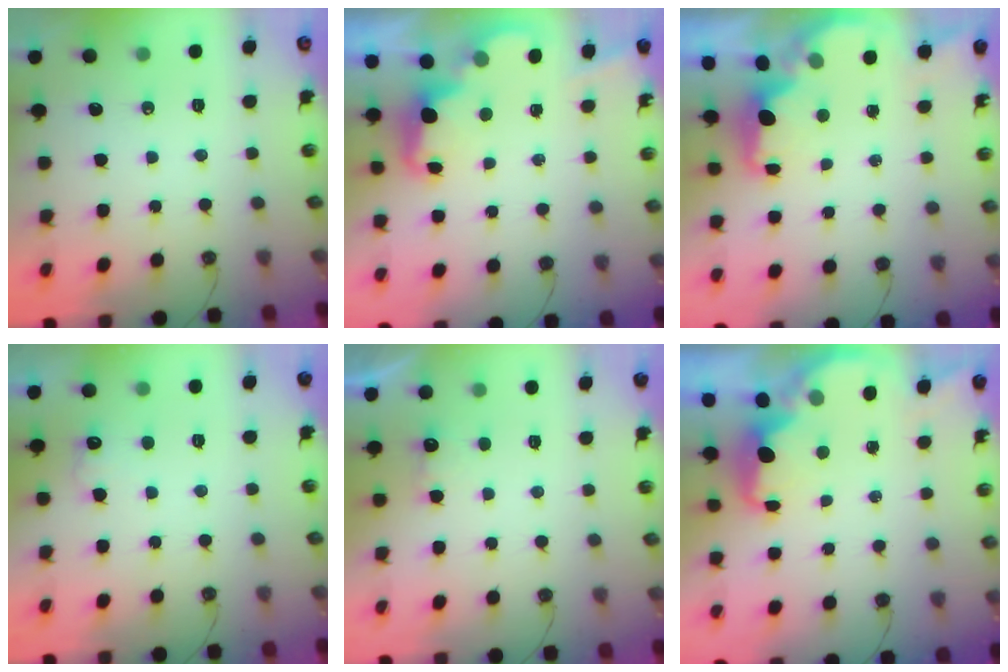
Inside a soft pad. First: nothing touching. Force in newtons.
{"total": 2.3, "press": 2.3, "slide": 0.5}
{"total": 1.8, "press": 1.7, "slide": 0.6}
{"total": 6.3, "press": 6.2, "slide": 1.3}
{"total": 2.6, "press": 2.4, "slide": 0.9}
{"total": 2.3, "press": 2.2, "slide": 0.9}